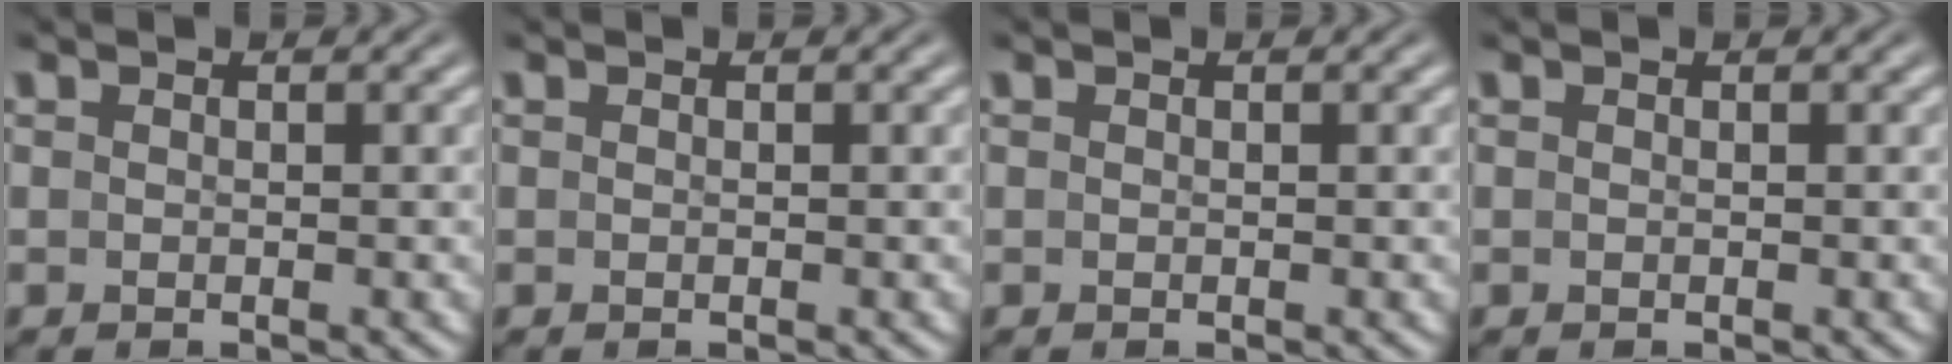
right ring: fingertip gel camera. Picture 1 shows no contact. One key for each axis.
{"total": 0.0}
{"total": 0.0}
{"total": 0.0}